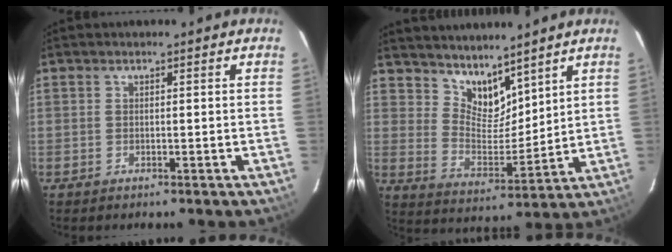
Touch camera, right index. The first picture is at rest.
{"total": 2.6, "force": [2.3, 0.9, 0.8], "torque": [-0.009, 0.003, 0.042]}